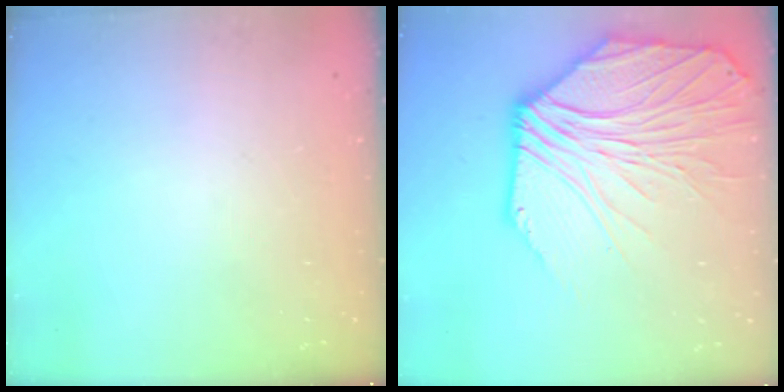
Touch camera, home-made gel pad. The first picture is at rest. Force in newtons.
{"total": 12.9, "press": 12.6, "slide": 2.4}